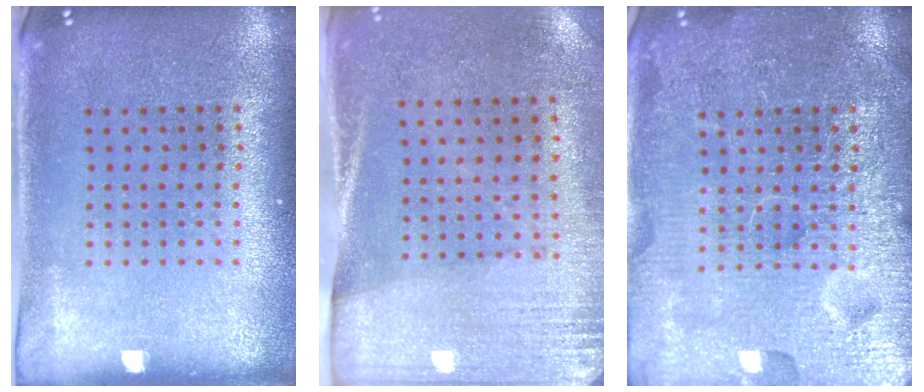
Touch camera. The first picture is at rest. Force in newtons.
{"total": 2.7, "press": 2.4, "slide": 1.4}
{"total": 7.0, "press": 7.0, "slide": 0.9}